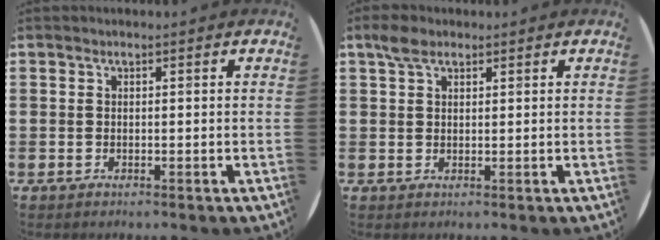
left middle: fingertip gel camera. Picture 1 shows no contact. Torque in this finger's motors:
{"motor_torque": [0.73, -0.57, 0.07, 0.02]}